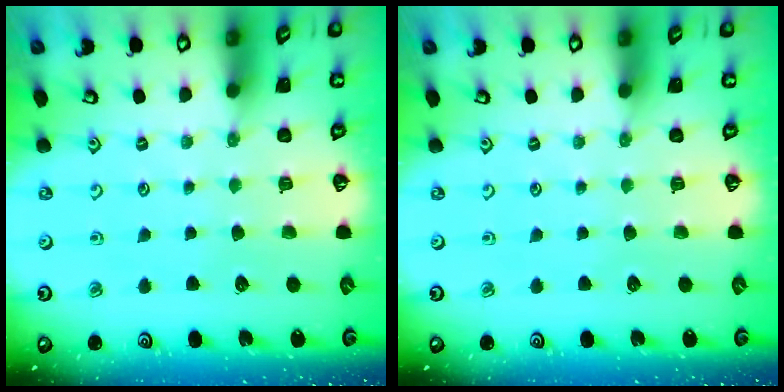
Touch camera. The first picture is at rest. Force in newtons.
{"total": 0.0}